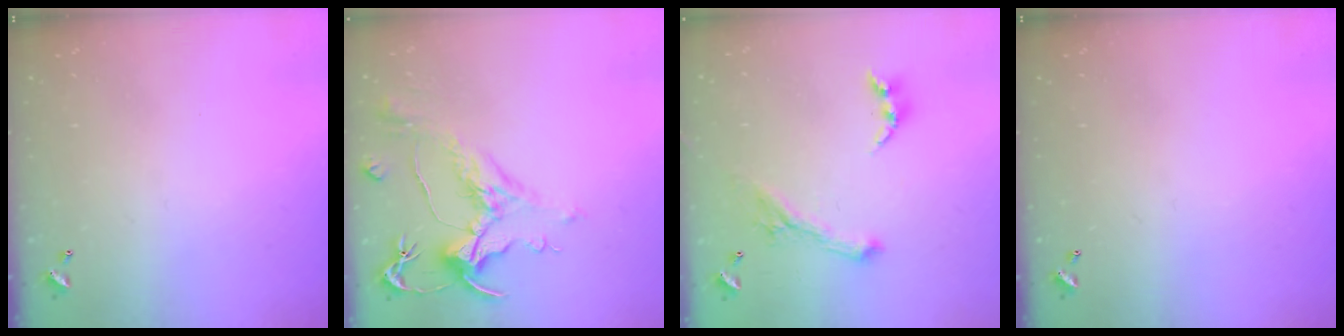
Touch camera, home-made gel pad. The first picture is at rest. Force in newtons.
{"total": 1.6, "press": 0.8, "slide": 1.5}
{"total": 0.8, "press": 0.8, "slide": 0.2}
{"total": 0.0}